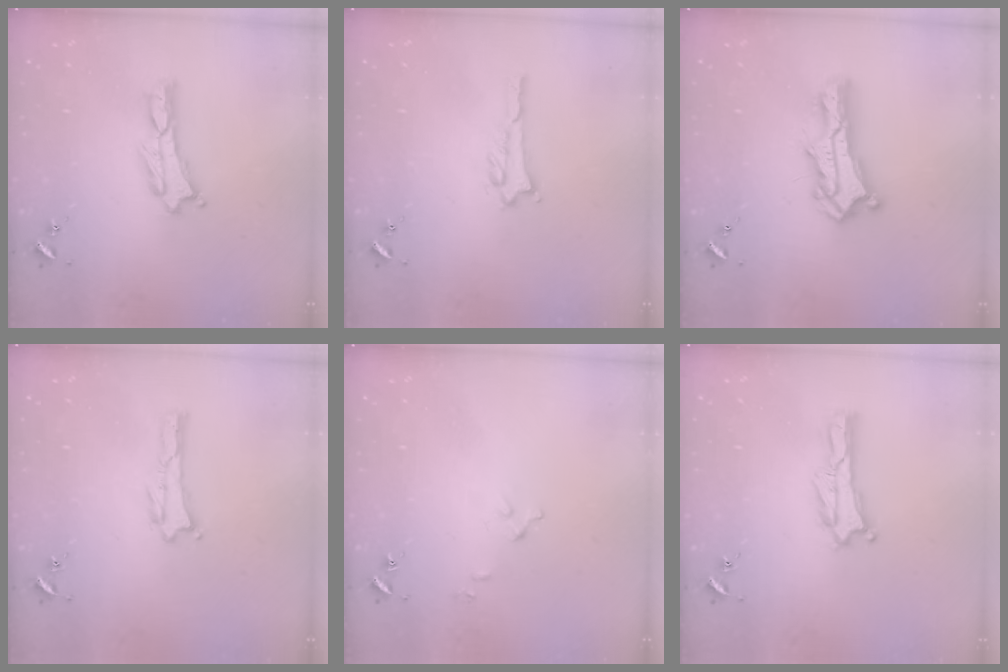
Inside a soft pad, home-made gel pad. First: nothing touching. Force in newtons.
{"total": 0.6, "press": 0.6, "slide": 0.1}
{"total": 6.7, "press": 6.7, "slide": 0.5}
{"total": 0.0}
{"total": 2.6, "press": 2.6, "slide": 0.3}
{"total": 0.0}